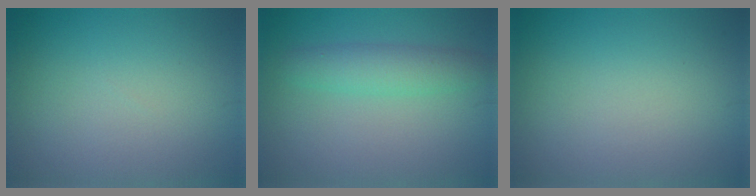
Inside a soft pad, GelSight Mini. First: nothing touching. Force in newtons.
{"total": 2.9, "press": 2.9, "slide": 0.1}
{"total": 0.0}